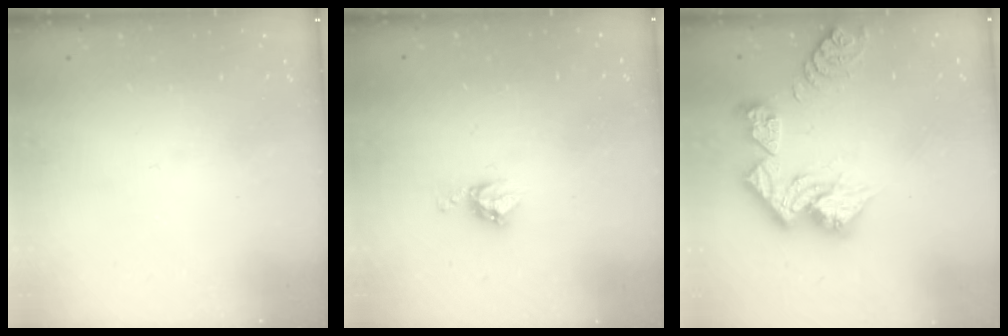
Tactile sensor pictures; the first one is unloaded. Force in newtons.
{"total": 4.9, "press": 4.8, "slide": 0.2}
{"total": 15.7, "press": 15.6, "slide": 1.7}